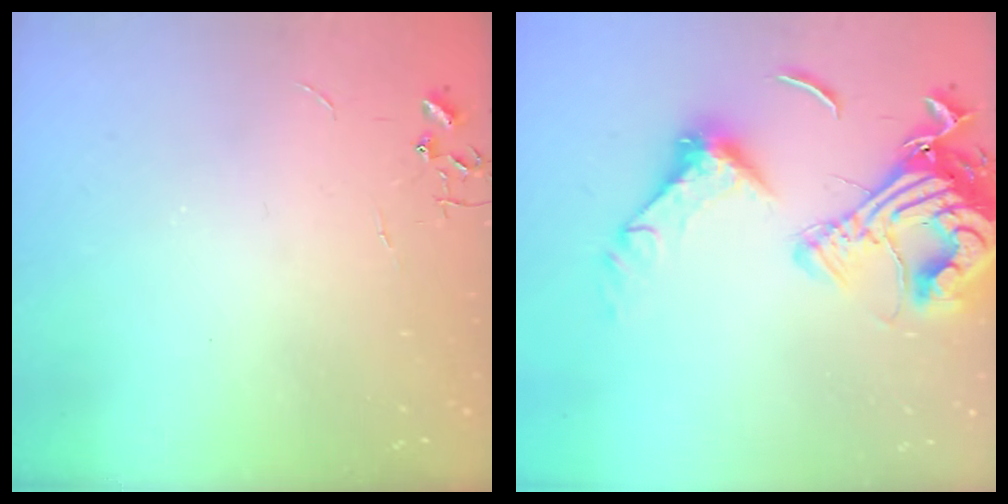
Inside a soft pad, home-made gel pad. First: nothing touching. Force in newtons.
{"total": 21.7, "press": 21.5, "slide": 2.5}